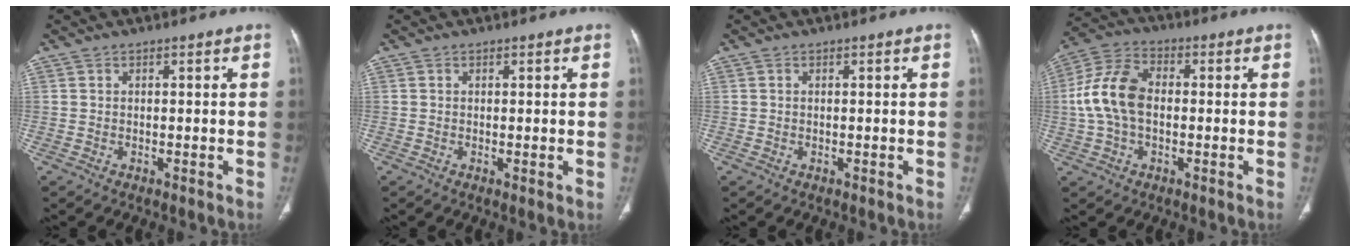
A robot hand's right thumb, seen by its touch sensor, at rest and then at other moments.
{"total": 0.7, "force": [0.1, 0.1, 0.7], "torque": [-0.019, -0.005, 0.000]}
{"total": 0.0}
{"total": 11.4, "force": [-0.2, 7.3, 8.7], "torque": [-0.177, 0.029, -0.010]}